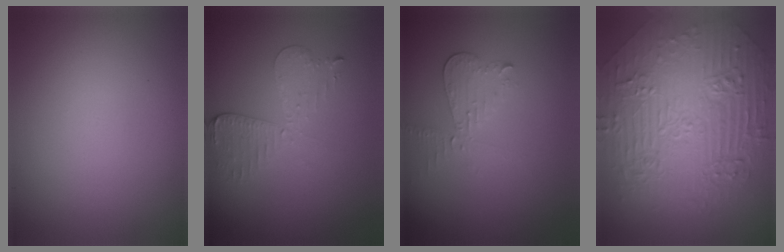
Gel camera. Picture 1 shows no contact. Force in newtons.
{"total": 2.9, "press": 2.5, "slide": 1.5}
{"total": 2.2, "press": 2.2, "slide": 0.2}
{"total": 10.9, "press": 7.3, "slide": 8.1}